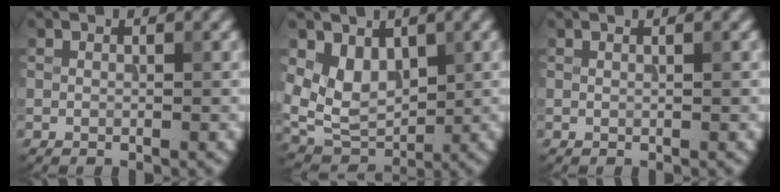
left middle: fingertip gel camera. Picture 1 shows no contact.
{"total": 4.6, "force": [1.5, 3.3, 2.9], "torque": [-0.051, -0.016, 0.031]}
{"total": 0.9, "force": [0.4, 0.3, 0.7], "torque": [-0.012, 0.000, 0.000]}